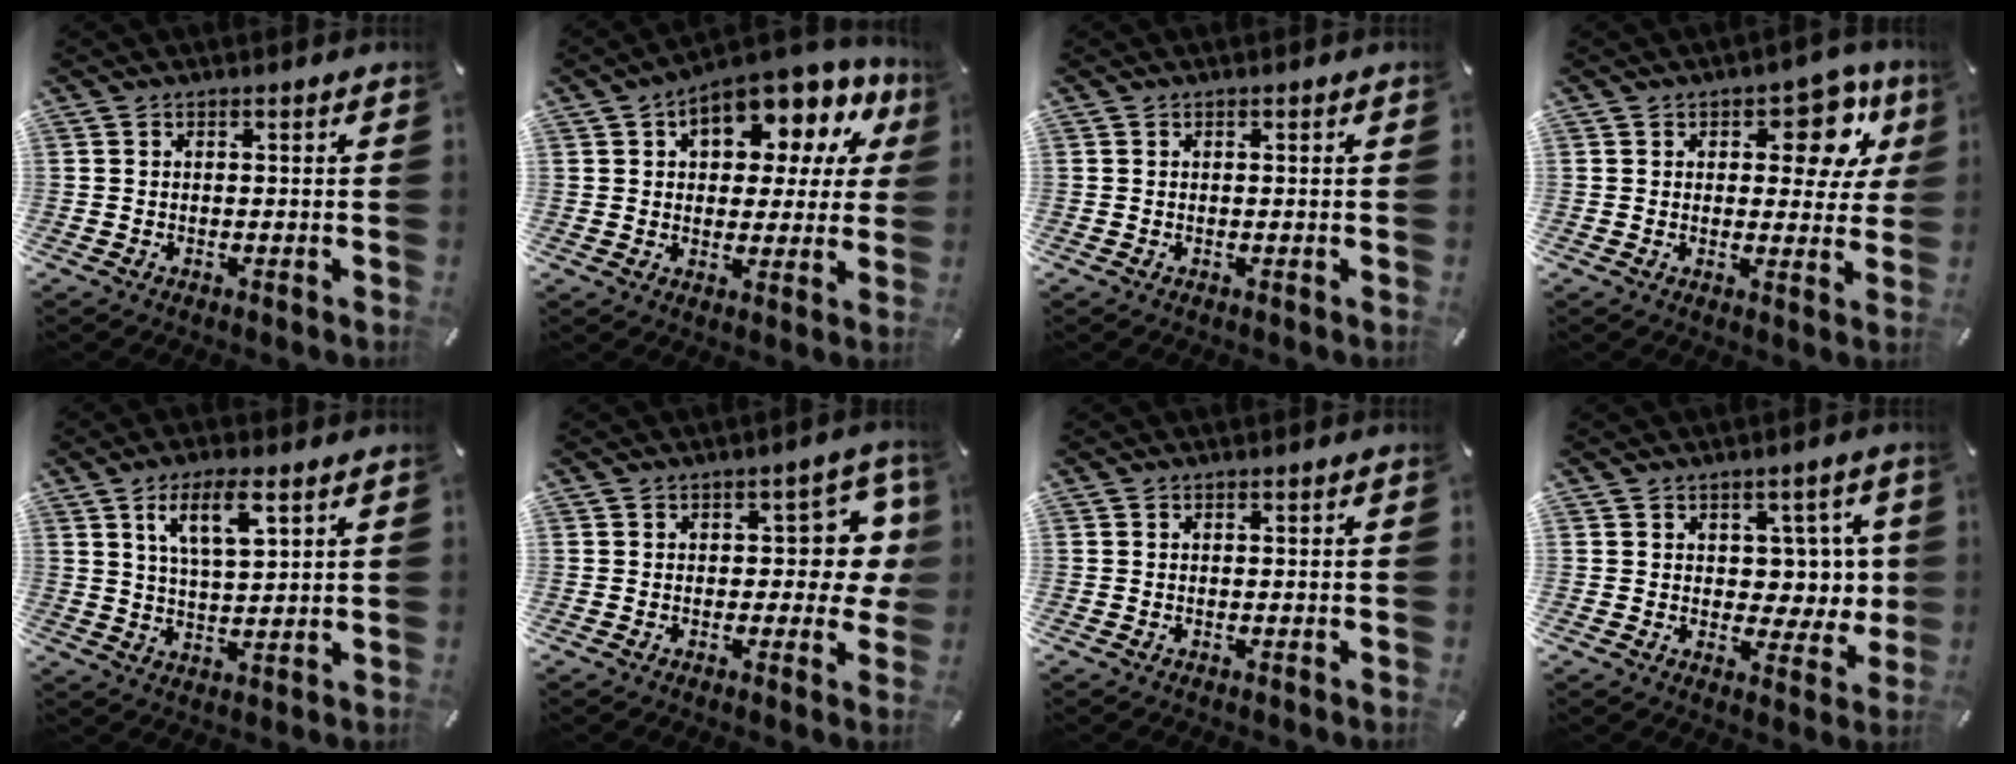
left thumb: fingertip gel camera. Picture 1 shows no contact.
{"total": 12.8, "force": [7.2, 7.1, 7.9], "torque": [-0.107, -0.052, 0.120]}
{"total": 0.0}
{"total": 12.3, "force": [5.2, 6.8, 8.8], "torque": [-0.098, -0.022, 0.084]}
{"total": 8.9, "force": [4.6, 3.3, 7.0], "torque": [-0.124, -0.005, 0.075]}
{"total": 9.0, "force": [1.7, 5.2, 7.2], "torque": [-0.085, -0.001, 0.027]}
{"total": 0.0}
{"total": 7.0, "force": [2.0, 5.6, 3.7], "torque": [-0.040, -0.006, 0.034]}